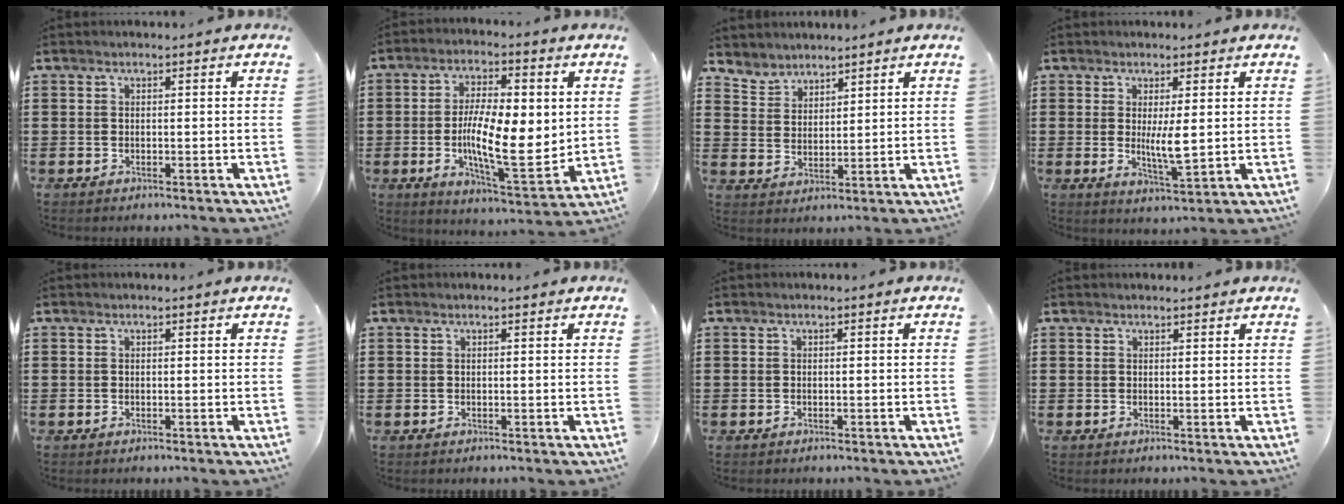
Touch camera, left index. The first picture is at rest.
{"total": 12.0, "force": [-0.2, 4.6, 11.1], "torque": [-0.184, -0.014, -0.006]}
{"total": 4.1, "force": [3.9, 1.3, -0.4], "torque": [-0.010, -0.009, 0.075]}
{"total": 5.1, "force": [0.7, 1.2, 4.9], "torque": [-0.084, -0.014, 0.007]}
{"total": 0.0}
{"total": 0.0}
{"total": 0.0}
{"total": 0.9, "force": [0.9, 0.1, 0.0], "torque": [-0.002, 0.001, 0.017]}